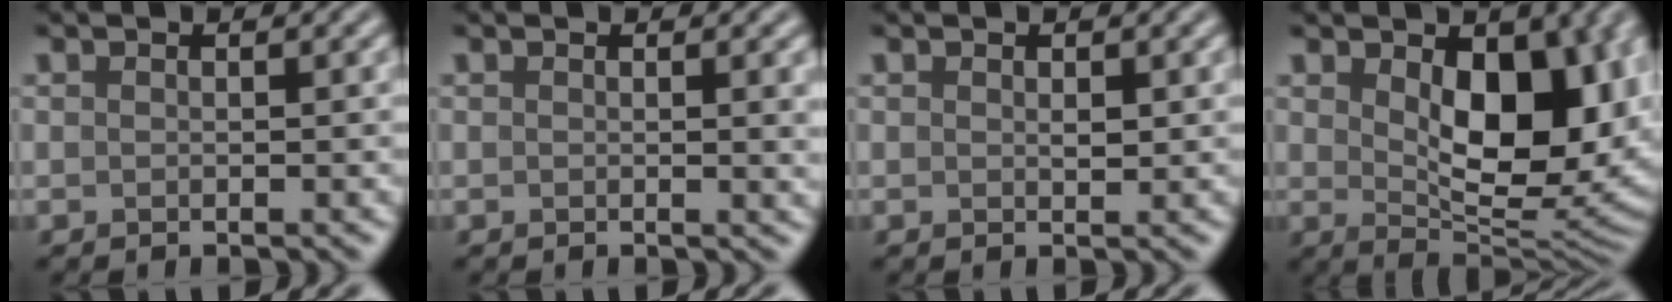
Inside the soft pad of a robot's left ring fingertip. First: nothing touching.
{"total": 1.6, "force": [0.3, 0.5, 1.5], "torque": [-0.012, -0.001, 0.001]}
{"total": 0.7, "force": [0.2, 0.4, 0.6], "torque": [-0.007, -0.002, 0.005]}
{"total": 10.6, "force": [1.9, 5.8, 8.6], "torque": [-0.121, -0.012, 0.033]}